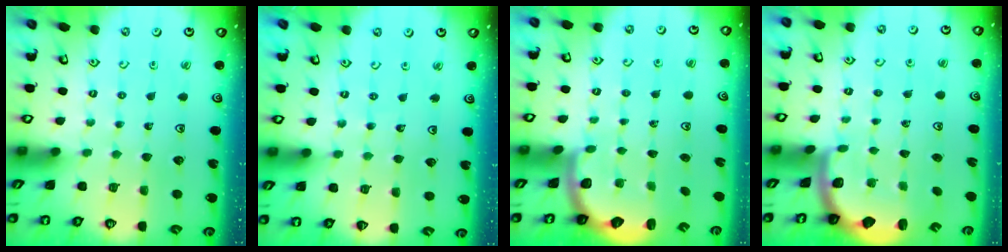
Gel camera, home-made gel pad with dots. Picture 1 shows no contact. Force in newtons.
{"total": 4.2, "press": 4.2, "slide": 0.5}
{"total": 2.5, "press": 2.1, "slide": 1.4}
{"total": 2.1, "press": 2.0, "slide": 0.5}